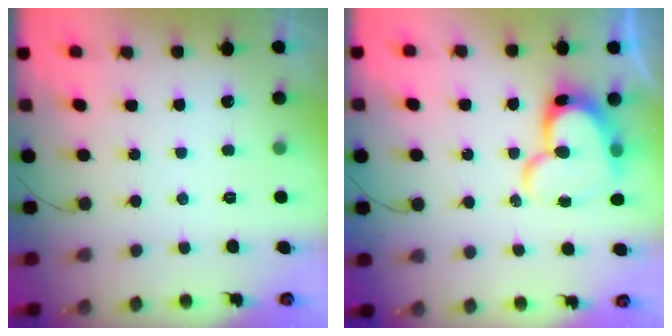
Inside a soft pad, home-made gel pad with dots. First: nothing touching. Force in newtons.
{"total": 17.0, "press": 16.9, "slide": 1.4}